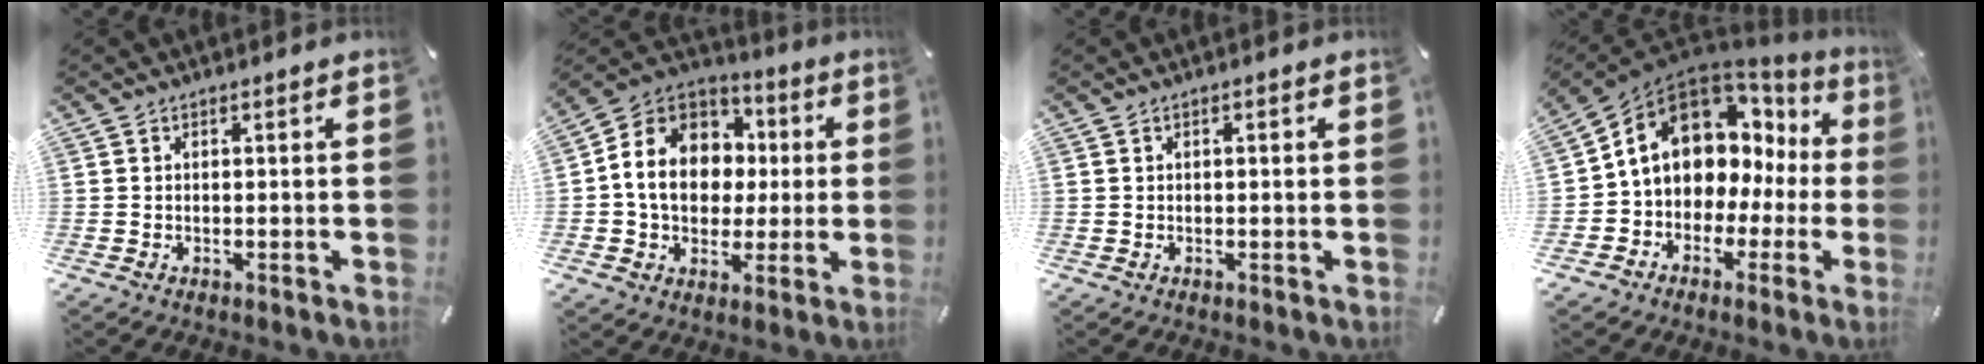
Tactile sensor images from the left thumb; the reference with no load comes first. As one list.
[{"total": 14.1, "force": [0.3, 12.1, 7.1], "torque": [-0.153, 0.006, 0.008]}, {"total": 1.0, "force": [0.2, 0.2, 0.9], "torque": [-0.017, 0.001, 0.002]}, {"total": 11.4, "force": [4.5, 8.8, 5.7], "torque": [-0.109, -0.031, 0.083]}]